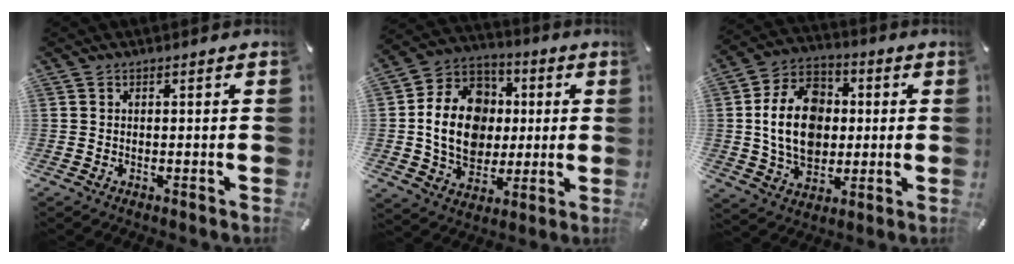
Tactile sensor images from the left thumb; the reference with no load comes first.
{"total": 17.1, "force": [0.0, 14.2, 9.4], "torque": [-0.196, 0.015, 0.005]}
{"total": 15.9, "force": [0.2, 12.3, 10.1], "torque": [-0.209, 0.019, 0.002]}